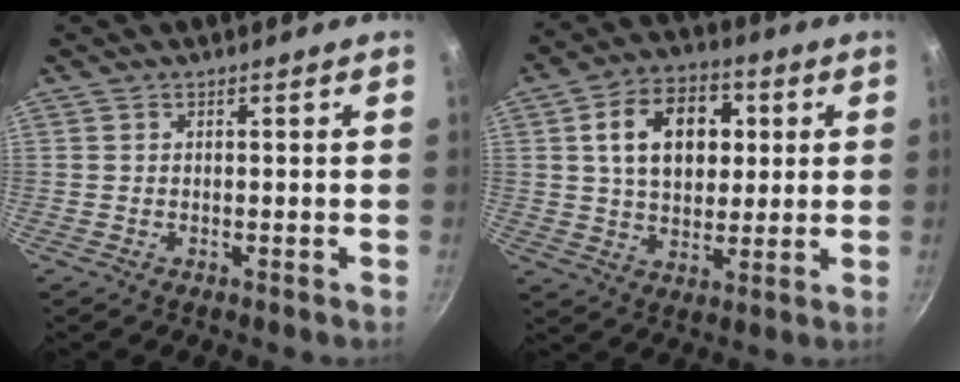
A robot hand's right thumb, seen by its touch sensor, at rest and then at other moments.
{"total": 15.1, "force": [3.4, 10.4, 10.4], "torque": [-0.131, 0.008, 0.048]}